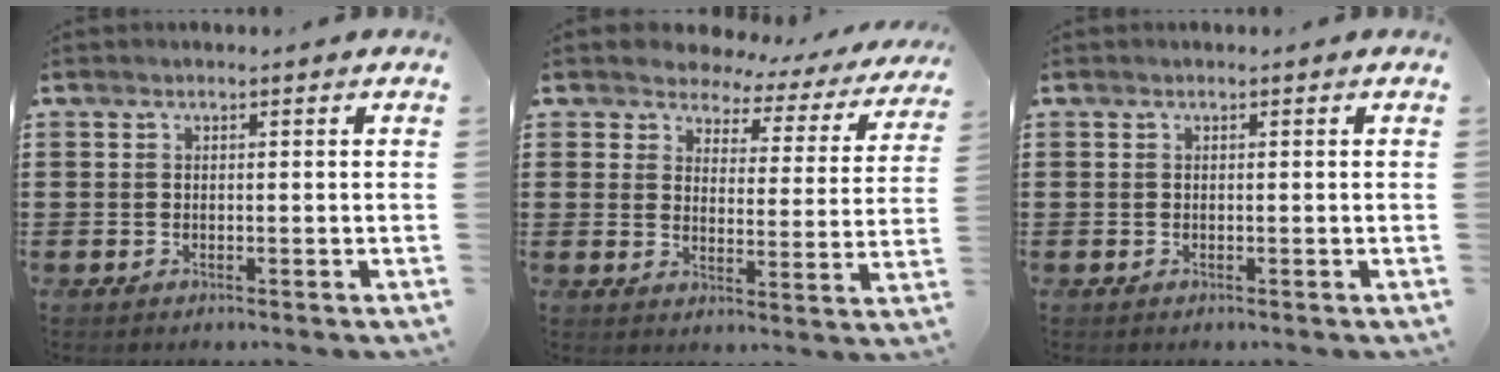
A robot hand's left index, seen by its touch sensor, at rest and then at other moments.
{"total": 3.5, "force": [3.1, 1.5, 0.4], "torque": [-0.032, -0.019, 0.047]}
{"total": 0.0}